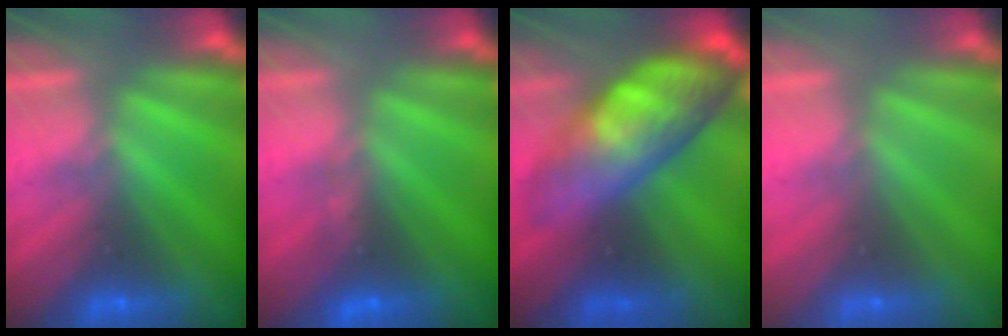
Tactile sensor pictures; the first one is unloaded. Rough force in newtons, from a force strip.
{"total": 3.4}
{"total": 9.0}
{"total": 2.9}